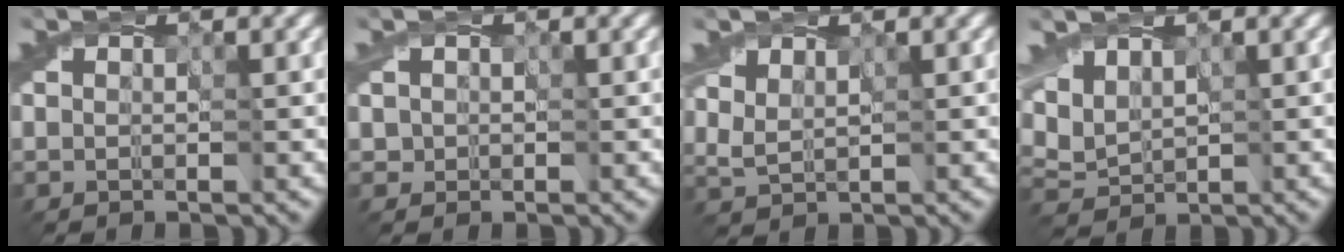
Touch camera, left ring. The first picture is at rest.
{"total": 0.9, "force": [0.2, 0.8, -0.2], "torque": [0.014, 0.002, -0.003]}
{"total": 1.9, "force": [1.6, 1.0, 0.6], "torque": [-0.018, 0.002, 0.037]}
{"total": 3.2, "force": [2.2, 1.9, 1.2], "torque": [-0.044, 0.003, 0.060]}